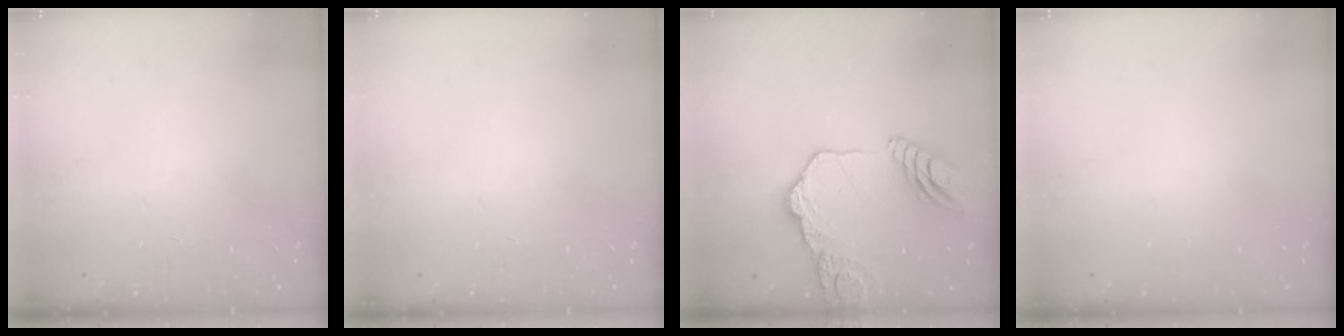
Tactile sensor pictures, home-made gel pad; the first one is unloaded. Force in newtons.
{"total": 0.0}
{"total": 15.3, "press": 15.3, "slide": 1.5}
{"total": 0.0}